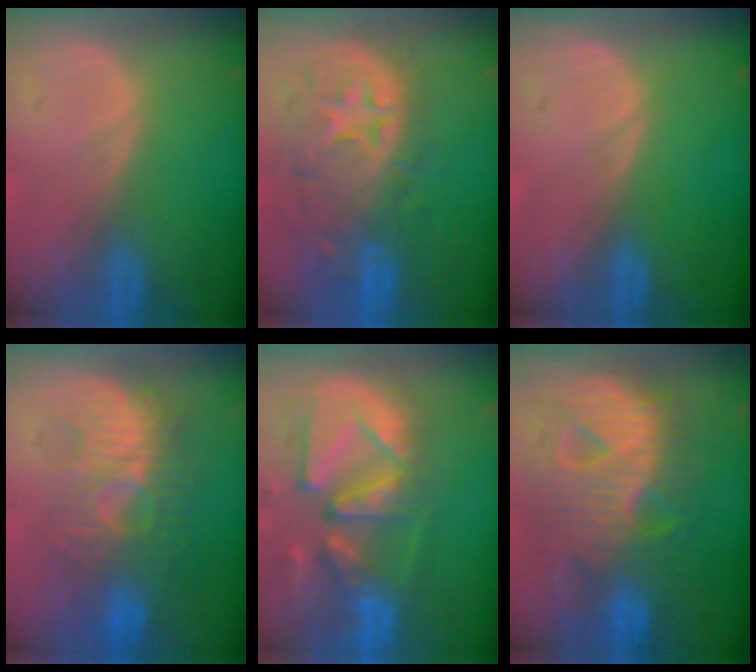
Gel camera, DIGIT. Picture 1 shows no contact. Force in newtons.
{"total": 11.0, "press": 9.8, "slide": 5.1}
{"total": 0.0}
{"total": 9.4, "press": 8.9, "slide": 2.9}
{"total": 13.2, "press": 11.3, "slide": 6.9}
{"total": 12.3, "press": 12.2, "slide": 1.3}